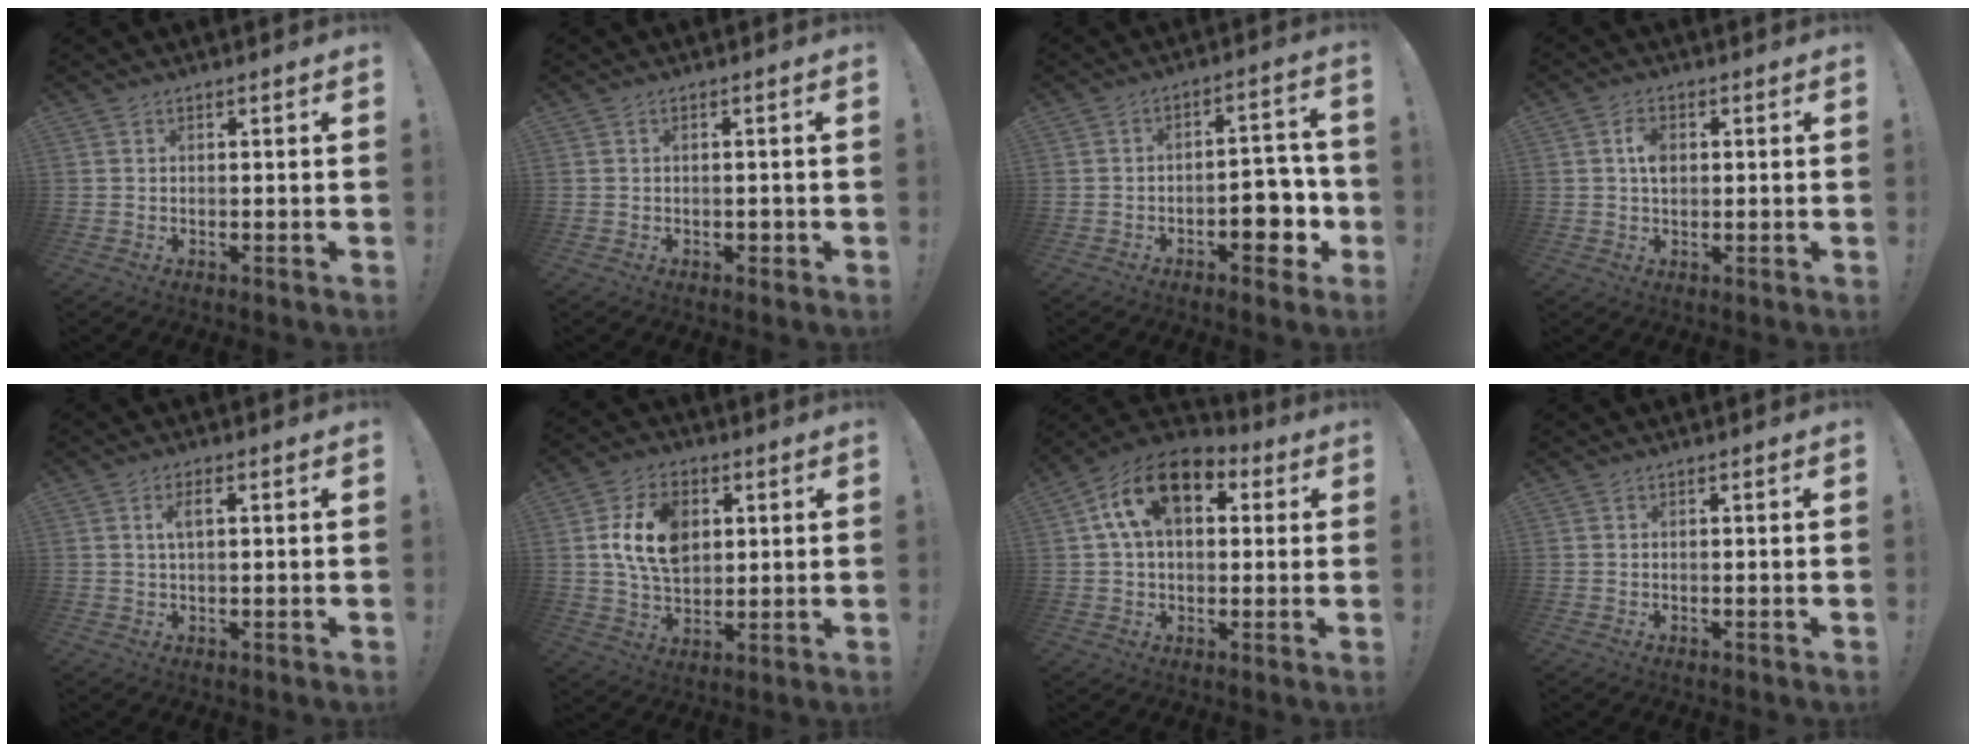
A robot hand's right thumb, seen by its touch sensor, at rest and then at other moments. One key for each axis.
{"total": 1.4, "fx": -0.5, "fy": 1.0, "fz": 0.7, "tx": -0.012, "ty": 0.003, "tz": -0.008}
{"total": 10.7, "fx": -4.0, "fy": 5.9, "fz": 7.9, "tx": -0.078, "ty": 0.018, "tz": -0.065}
{"total": 4.8, "fx": 0.7, "fy": 3.2, "fz": 3.4, "tx": -0.048, "ty": 0.001, "tz": 0.011}
{"total": 3.2, "fx": 0.7, "fy": 1.1, "fz": 2.9, "tx": -0.050, "ty": 0.001, "tz": 0.009}
{"total": 15.1, "fx": 3.6, "fy": 10.5, "fz": 10.2, "tx": -0.181, "ty": 0.001, "tz": 0.069}
{"total": 15.6, "fx": 5.8, "fy": 9.6, "fz": 10.8, "tx": -0.189, "ty": -0.006, "tz": 0.104}
{"total": 0.0}